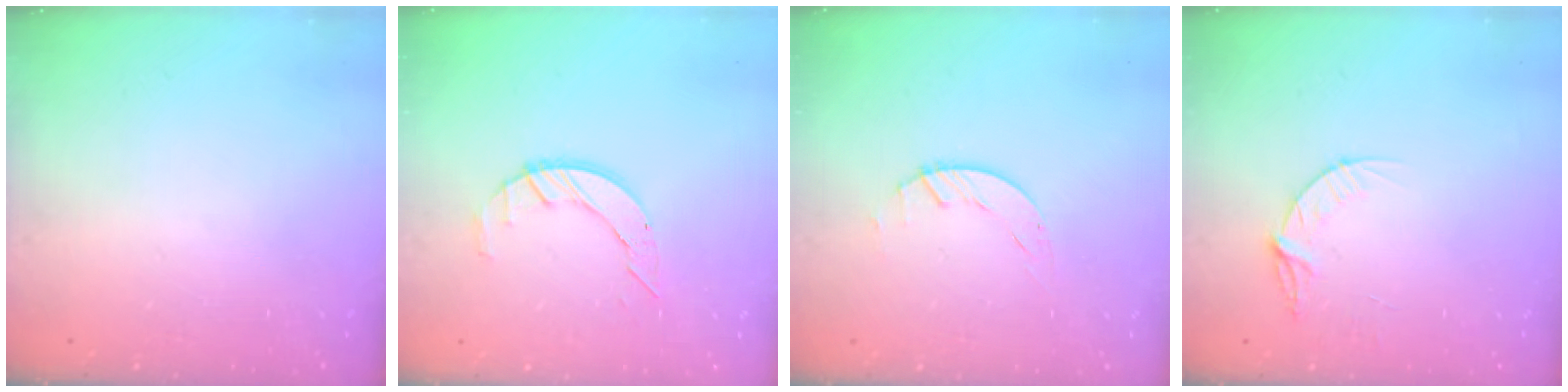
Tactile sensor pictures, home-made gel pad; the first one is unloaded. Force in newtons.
{"total": 5.7, "press": 5.7, "slide": 0.6}
{"total": 1.5, "press": 1.4, "slide": 0.1}
{"total": 5.6, "press": 5.6, "slide": 0.6}